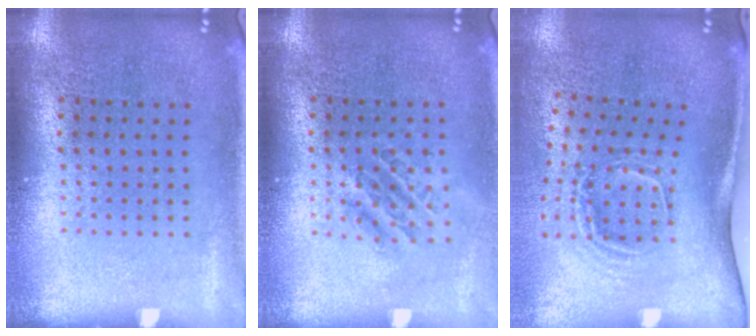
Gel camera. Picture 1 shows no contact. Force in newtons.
{"total": 1.2, "press": 1.1, "slide": 0.4}
{"total": 2.0, "press": 1.2, "slide": 1.6}